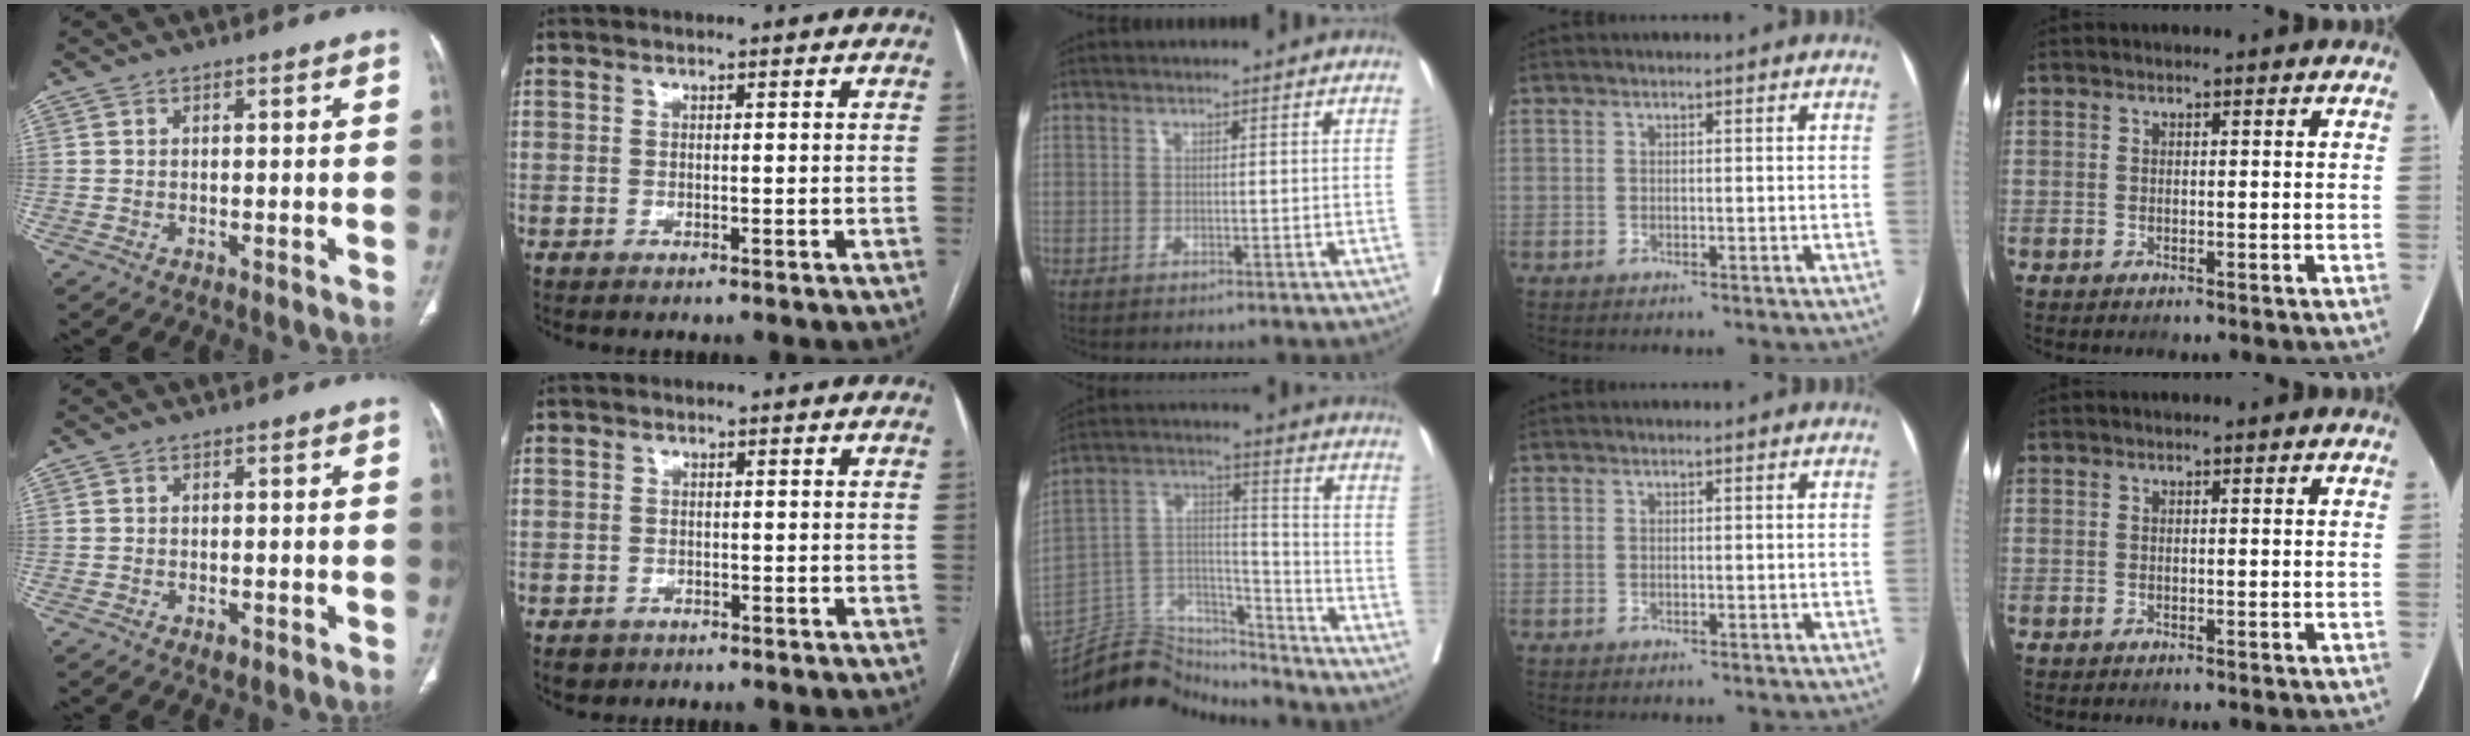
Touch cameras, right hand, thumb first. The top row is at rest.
{"thumb": {"total": 1.3, "force": [-0.7, 0.7, 0.8], "torque": [-0.011, 0.000, -0.008]}, "index": {"total": 2.2, "force": [-1.2, 1.8, 0.2], "torque": [-0.005, 0.004, -0.016]}, "middle": {"total": 15.3, "force": [-15.0, 2.5, 1.3], "torque": [-0.026, 0.047, -0.261]}}